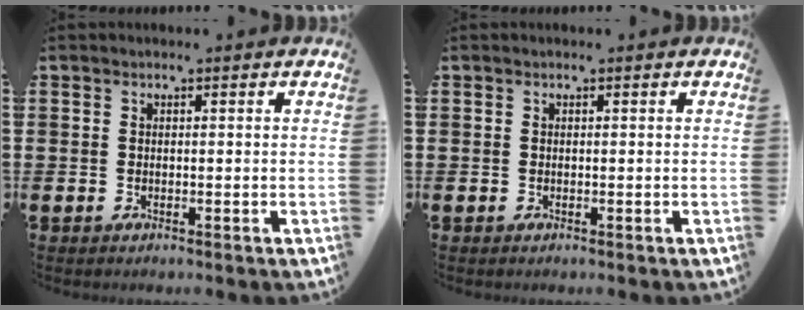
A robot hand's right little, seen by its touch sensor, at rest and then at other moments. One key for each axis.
{"total": 0.0}